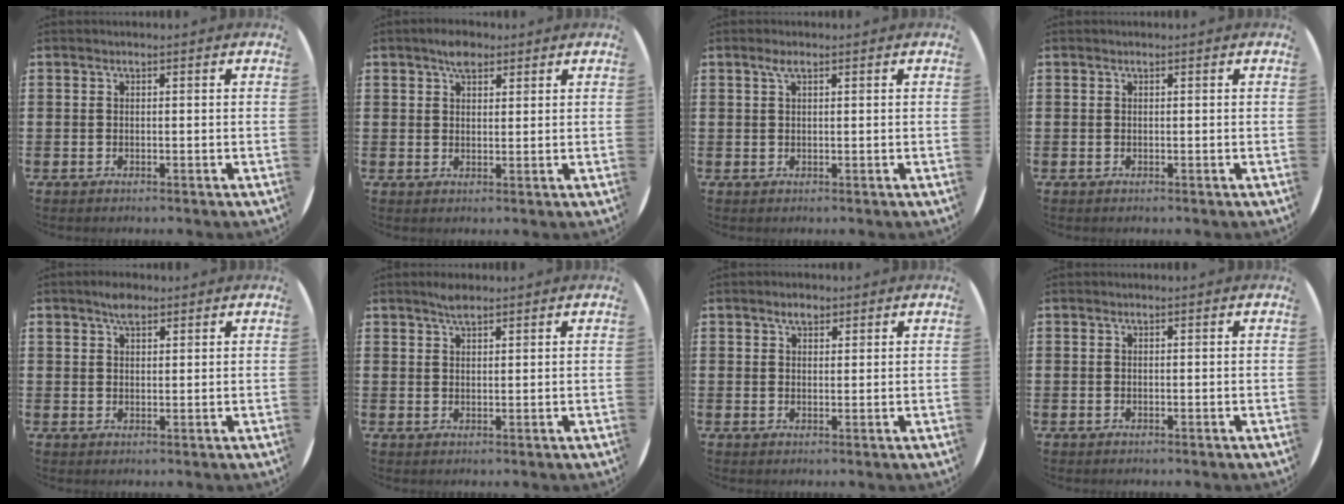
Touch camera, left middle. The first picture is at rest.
{"total": 3.1, "force": [2.4, 1.5, 1.2], "torque": [-0.010, 0.001, 0.041]}
{"total": 1.5, "force": [0.8, 0.4, 1.2], "torque": [-0.024, 0.005, 0.013]}
{"total": 0.0}
{"total": 2.7, "force": [2.1, 1.2, 1.1], "torque": [-0.010, 0.000, 0.035]}
{"total": 2.1, "force": [1.9, 0.6, 0.9], "torque": [-0.011, 0.000, 0.032]}
{"total": 2.0, "force": [1.5, 1.0, 0.7], "torque": [-0.008, 0.002, 0.027]}
{"total": 0.0}